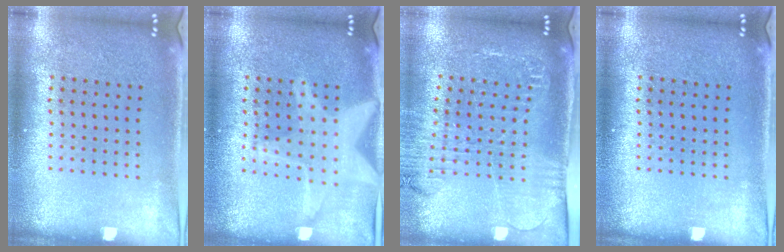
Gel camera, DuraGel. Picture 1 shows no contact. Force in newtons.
{"total": 2.3, "press": 2.3, "slide": 0.3}
{"total": 1.9, "press": 1.9, "slide": 0.3}
{"total": 0.0}